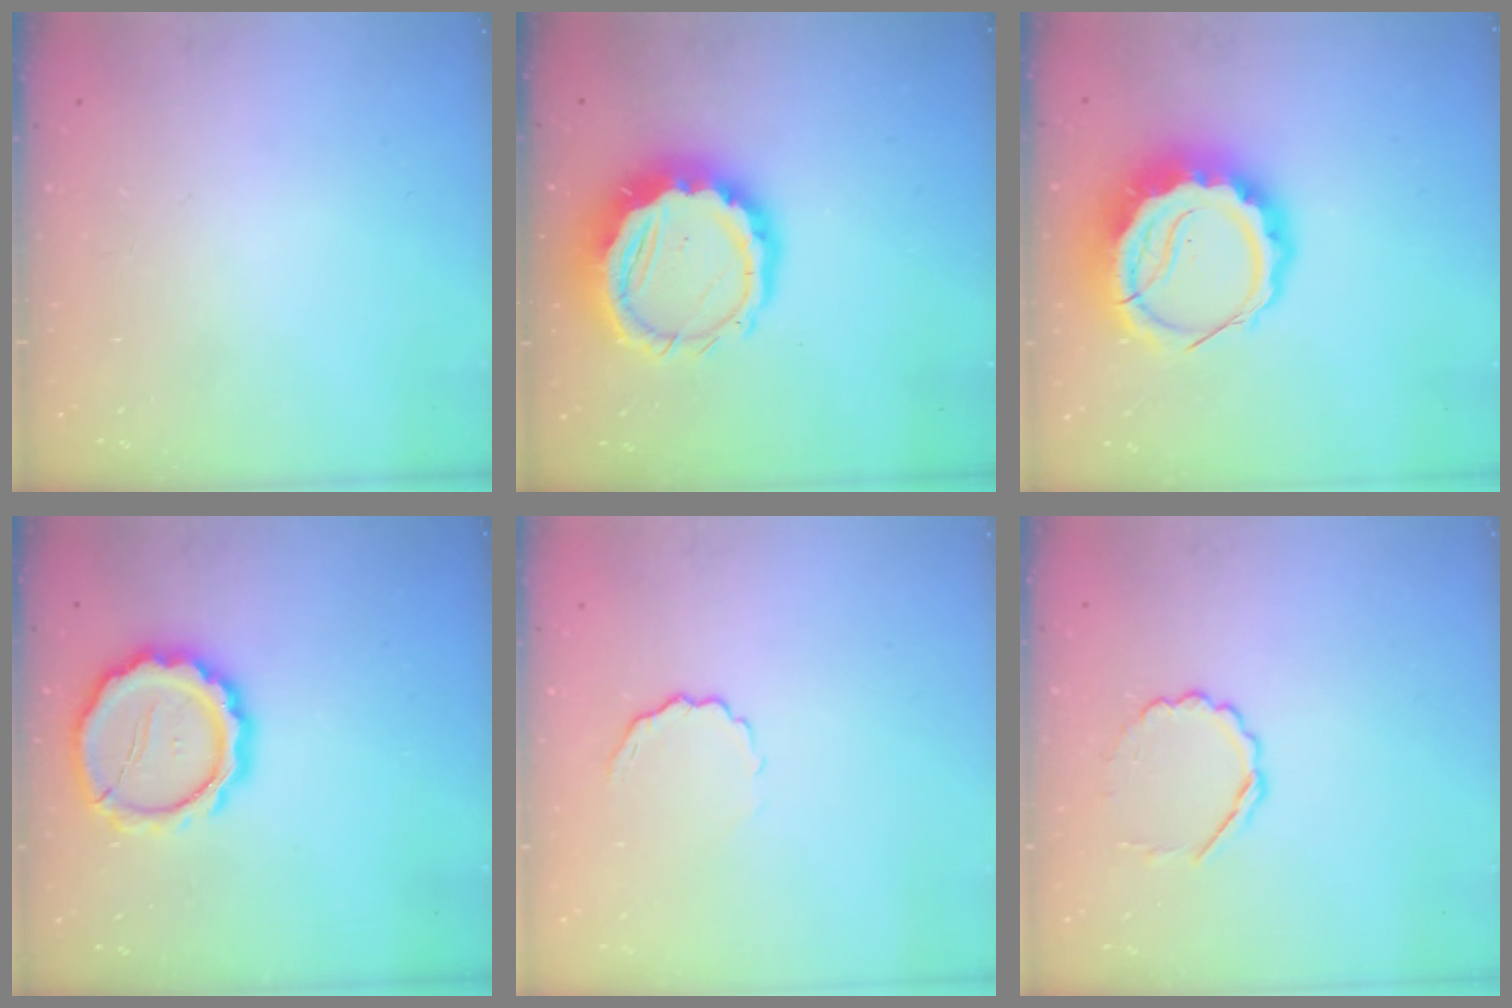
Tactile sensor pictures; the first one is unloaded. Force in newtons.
{"total": 12.0, "press": 11.8, "slide": 2.4}
{"total": 13.6, "press": 13.3, "slide": 2.7}
{"total": 15.3, "press": 15.0, "slide": 2.8}
{"total": 3.9, "press": 3.9, "slide": 0.8}
{"total": 4.4, "press": 4.2, "slide": 1.5}